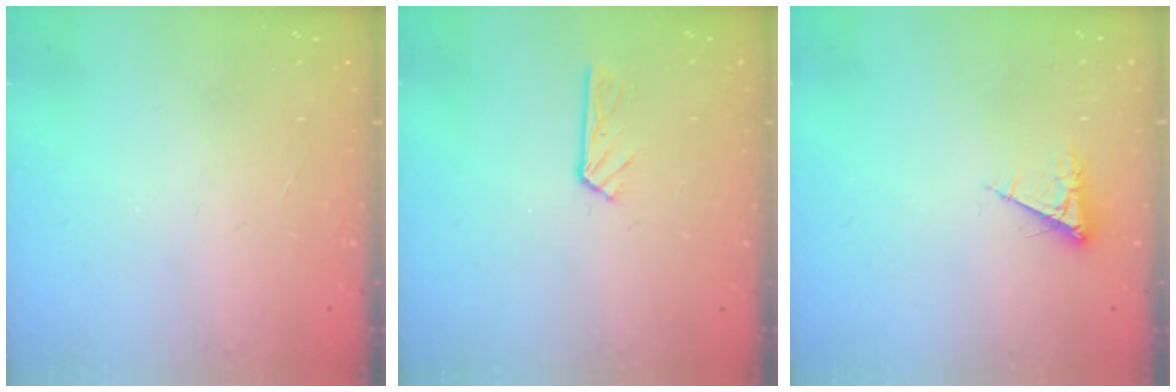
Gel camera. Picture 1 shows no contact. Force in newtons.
{"total": 4.0, "press": 4.0, "slide": 0.4}
{"total": 4.5, "press": 4.4, "slide": 0.6}